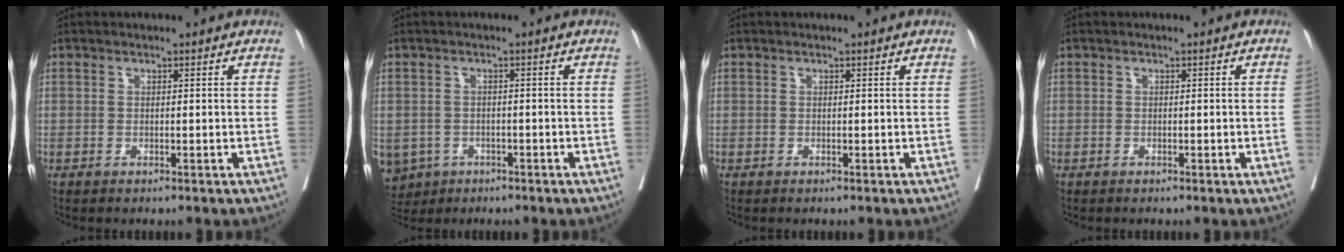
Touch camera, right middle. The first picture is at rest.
{"total": 8.6, "force": [-4.3, 7.1, 2.5], "torque": [-0.077, -0.002, -0.060]}
{"total": 0.0}
{"total": 0.6, "force": [-0.2, -0.2, 0.6], "torque": [-0.006, 0.002, -0.002]}